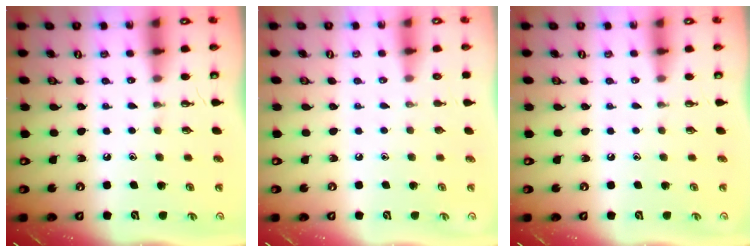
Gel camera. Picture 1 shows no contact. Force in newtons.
{"total": 0.0}
{"total": 0.0}